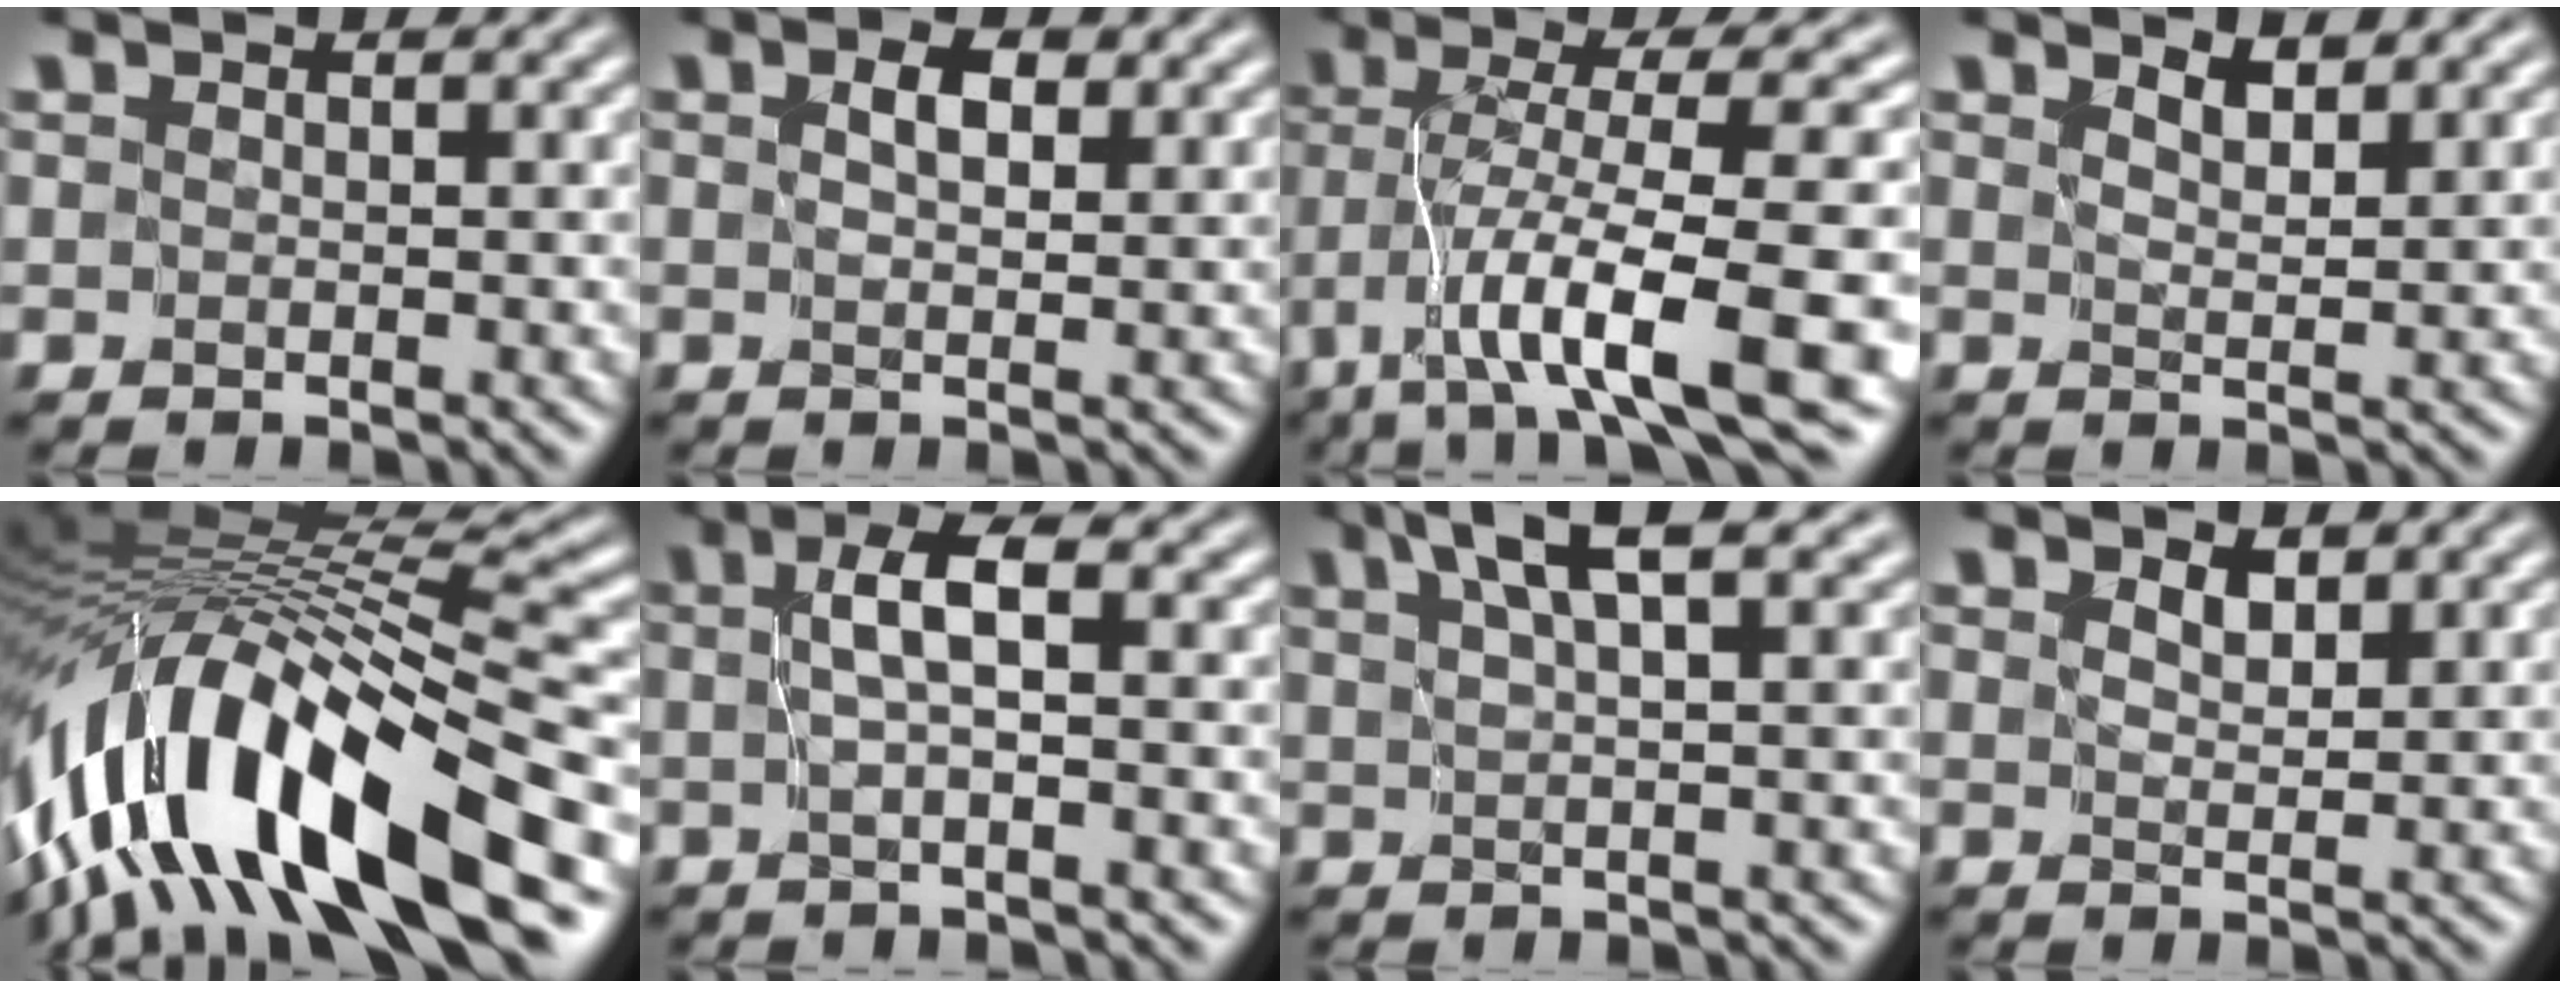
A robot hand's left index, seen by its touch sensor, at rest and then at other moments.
{"total": 1.9, "force": [0.9, 0.6, 1.5], "torque": [-0.028, 0.001, 0.020]}
{"total": 10.6, "force": [-5.0, 1.6, 9.3], "torque": [-0.147, 0.010, -0.076]}
{"total": 1.9, "force": [1.8, 0.0, 0.7], "torque": [-0.016, -0.006, 0.034]}
{"total": 13.5, "force": [-6.4, 4.5, 11.0], "torque": [-0.201, 0.018, -0.108]}
{"total": 2.8, "force": [-0.1, 0.0, 2.8], "torque": [-0.052, 0.007, 0.000]}
{"total": 4.3, "force": [2.9, 0.4, 3.1], "torque": [-0.050, 0.011, 0.052]}
{"total": 1.0, "force": [0.9, 0.1, 0.3], "torque": [-0.011, -0.004, 0.022]}